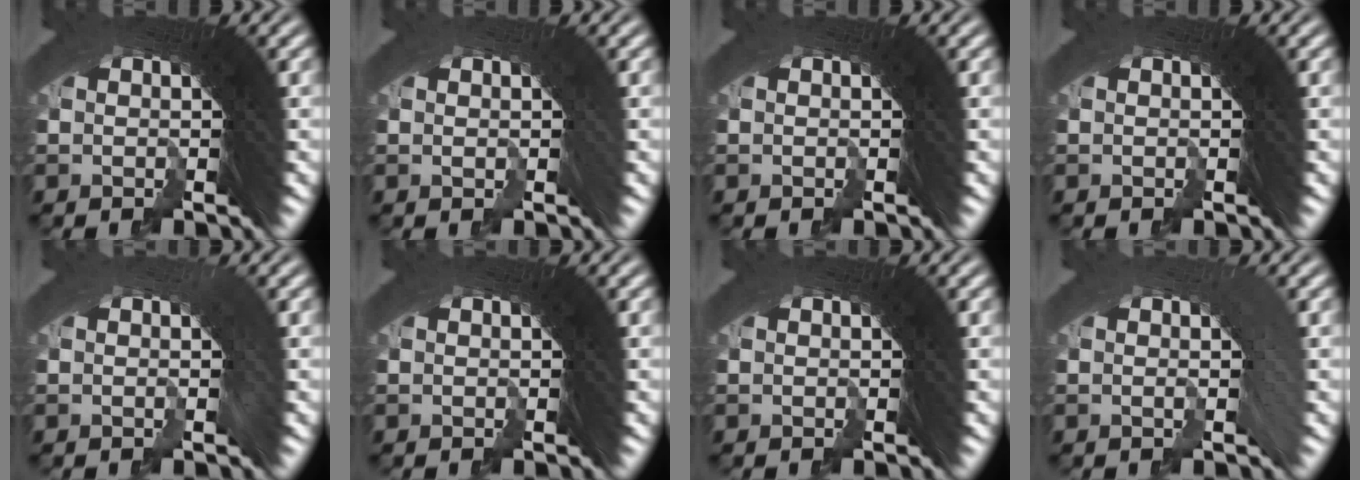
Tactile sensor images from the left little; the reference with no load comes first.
{"total": 0.7, "force": [0.1, 0.6, 0.4], "torque": [0.001, 0.010, -0.001]}
{"total": 0.0}
{"total": 0.0}
{"total": 1.2, "force": [-0.7, 0.5, 0.8], "torque": [-0.003, 0.017, -0.020]}
{"total": 0.0}
{"total": 0.0}
{"total": 1.5, "force": [-0.5, 0.4, 1.3], "torque": [-0.012, 0.016, -0.014]}